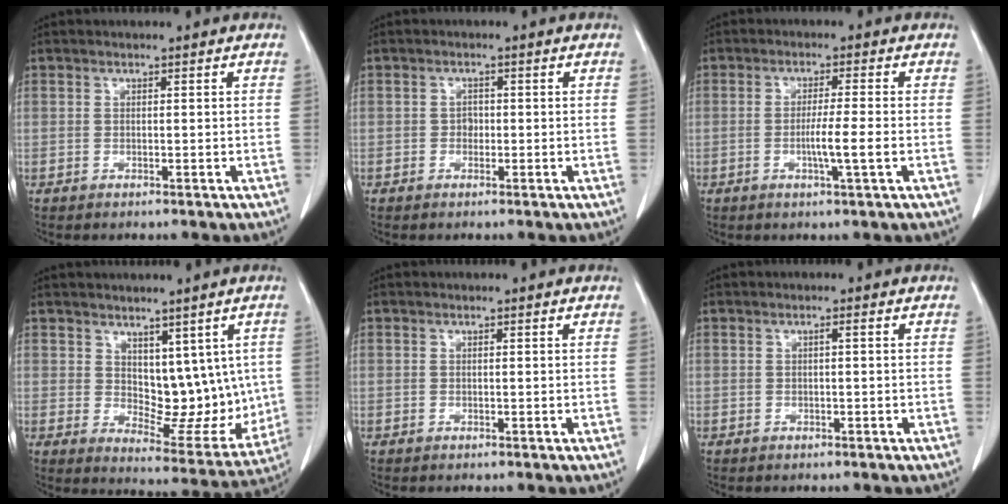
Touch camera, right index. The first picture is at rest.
{"total": 1.3, "force": [-0.2, 1.1, 0.7], "torque": [-0.009, 0.004, -0.004]}
{"total": 4.6, "force": [-1.1, -0.6, 4.5], "torque": [-0.079, -0.008, -0.021]}
{"total": 10.5, "force": [2.7, 6.2, 8.0], "torque": [-0.089, -0.002, 0.059]}
{"total": 0.0}
{"total": 0.5, "force": [0.1, -0.1, 0.5], "torque": [-0.009, 0.001, 0.003]}